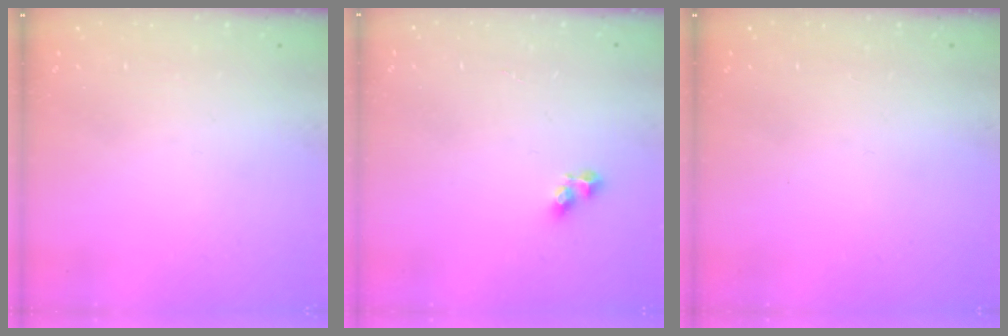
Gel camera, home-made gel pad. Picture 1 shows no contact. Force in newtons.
{"total": 4.8, "press": 4.7, "slide": 0.7}
{"total": 0.0}